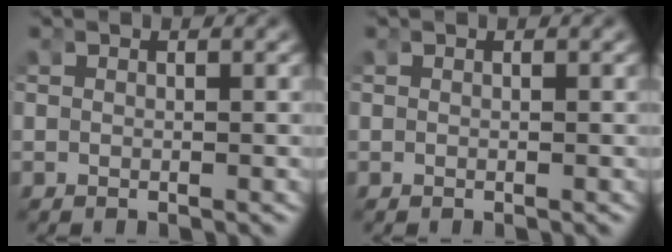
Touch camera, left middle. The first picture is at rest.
{"total": 0.0}